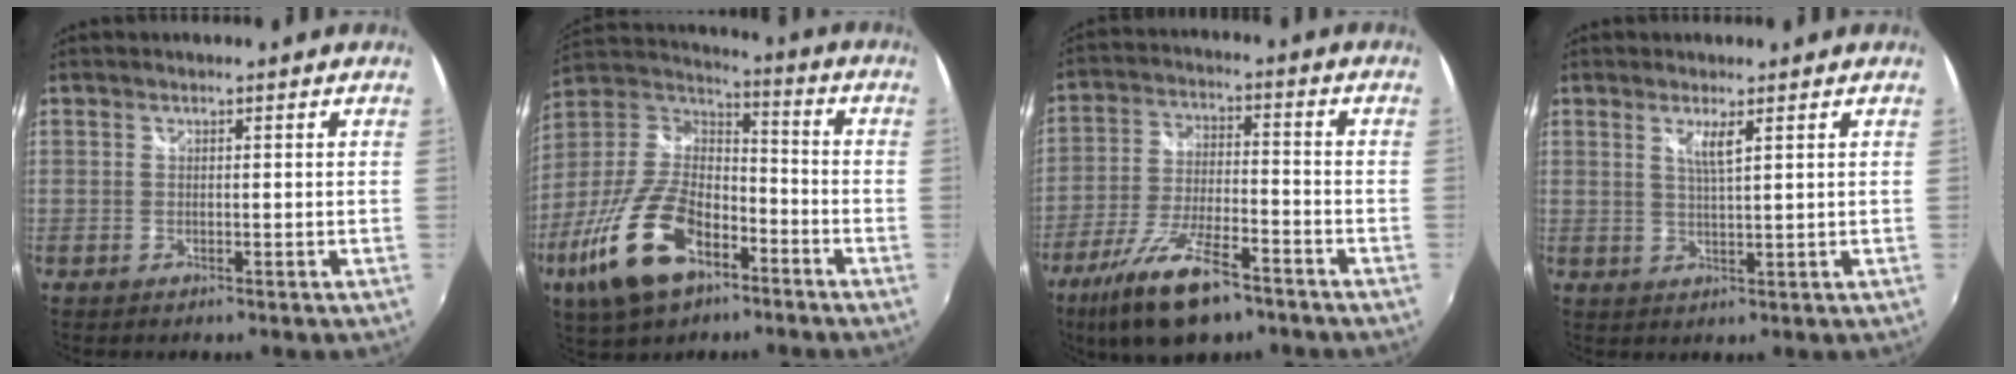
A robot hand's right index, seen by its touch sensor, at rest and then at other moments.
{"total": 20.6, "force": [-10.3, 10.4, 14.4], "torque": [-0.316, -0.020, -0.189]}
{"total": 15.3, "force": [-10.2, 5.0, 10.3], "torque": [-0.216, -0.030, -0.184]}
{"total": 2.9, "force": [1.5, 0.0, 2.5], "torque": [-0.048, -0.005, 0.025]}